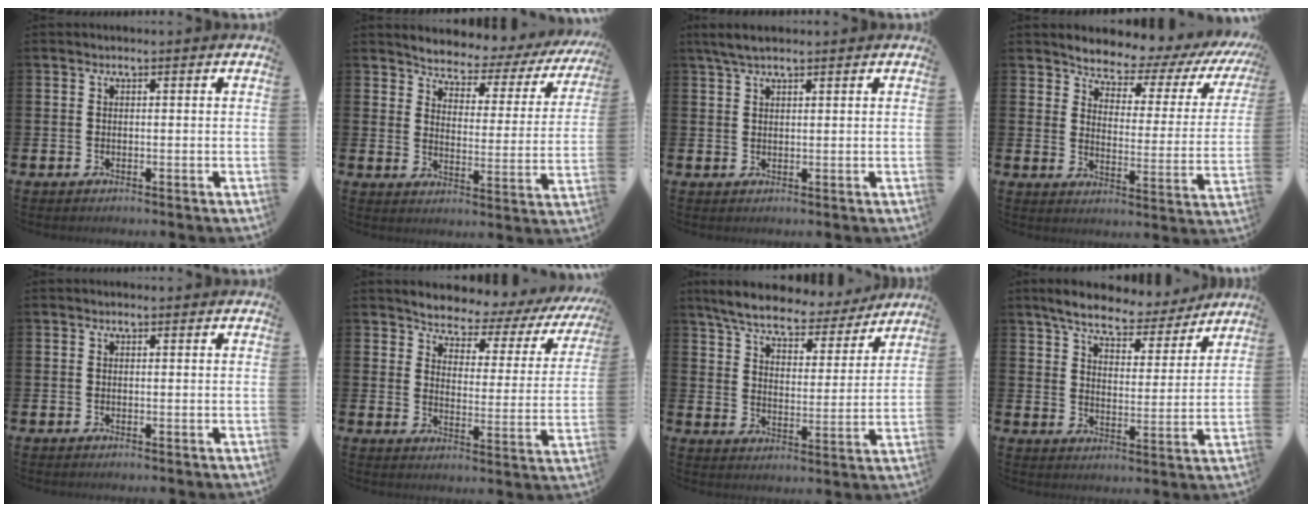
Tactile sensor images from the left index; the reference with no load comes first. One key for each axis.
{"total": 3.9, "fx": 3.7, "fy": 1.3, "fz": 0.4, "tx": -0.033, "ty": -0.038, "tz": 0.053}
{"total": 3.1, "fx": 2.4, "fy": 0.8, "fz": 1.8, "tx": -0.037, "ty": 0.000, "tz": 0.043}
{"total": 5.1, "fx": 4.7, "fy": 1.6, "fz": 1.0, "tx": -0.041, "ty": -0.046, "tz": 0.071}
{"total": 0.0}
{"total": 4.3, "fx": 4.0, "fy": 1.4, "fz": 0.5, "tx": -0.030, "ty": -0.044, "tz": 0.057}
{"total": 7.4, "fx": 6.8, "fy": 1.6, "fz": 2.4, "tx": -0.075, "ty": -0.045, "tz": 0.116}
{"total": 7.3, "fx": 6.8, "fy": 1.9, "fz": 2.1, "tx": -0.060, "ty": -0.041, "tz": 0.116}